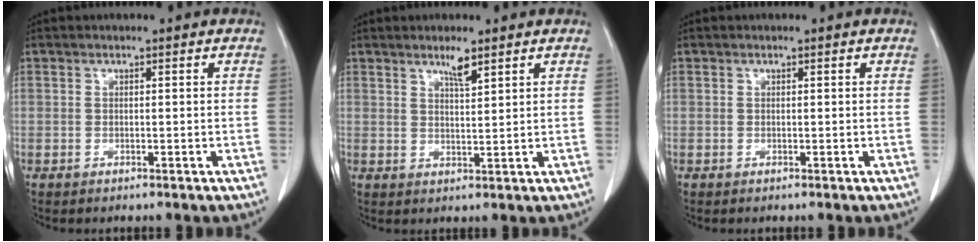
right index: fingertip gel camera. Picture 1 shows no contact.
{"total": 2.9, "force": [2.1, 0.2, 1.9], "torque": [-0.039, -0.003, 0.039]}
{"total": 0.0}